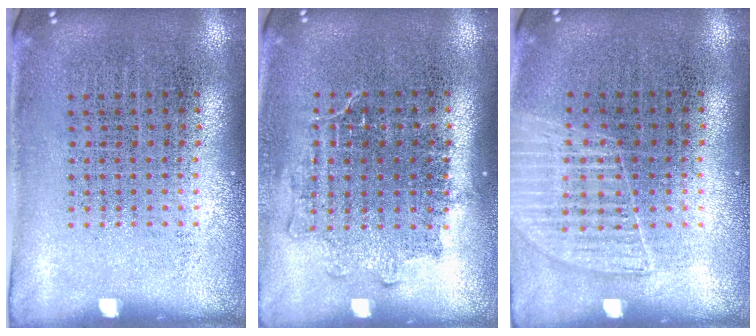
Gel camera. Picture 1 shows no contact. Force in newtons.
{"total": 1.2, "press": 1.1, "slide": 0.6}
{"total": 1.2, "press": 1.2, "slide": 0.2}